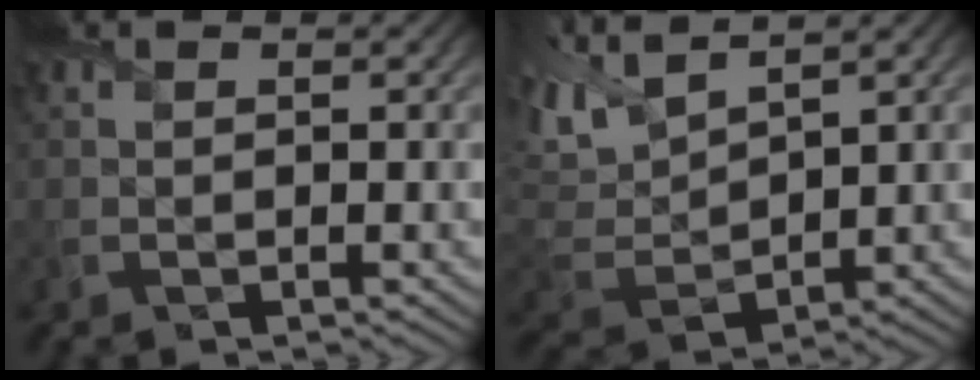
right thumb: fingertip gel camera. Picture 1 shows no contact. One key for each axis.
{"total": 8.1, "fx": 5.6, "fy": 2.8, "fz": 5.1, "tx": -0.142, "ty": 0.017, "tz": 0.112}